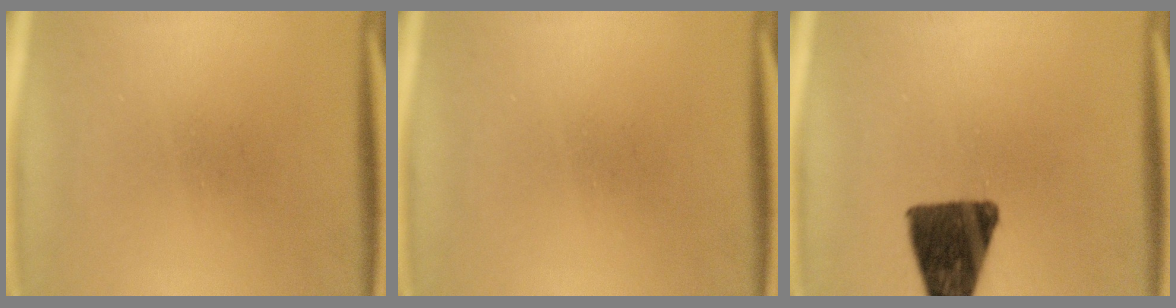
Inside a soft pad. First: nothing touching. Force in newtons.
{"total": 0.0}
{"total": 12.7}